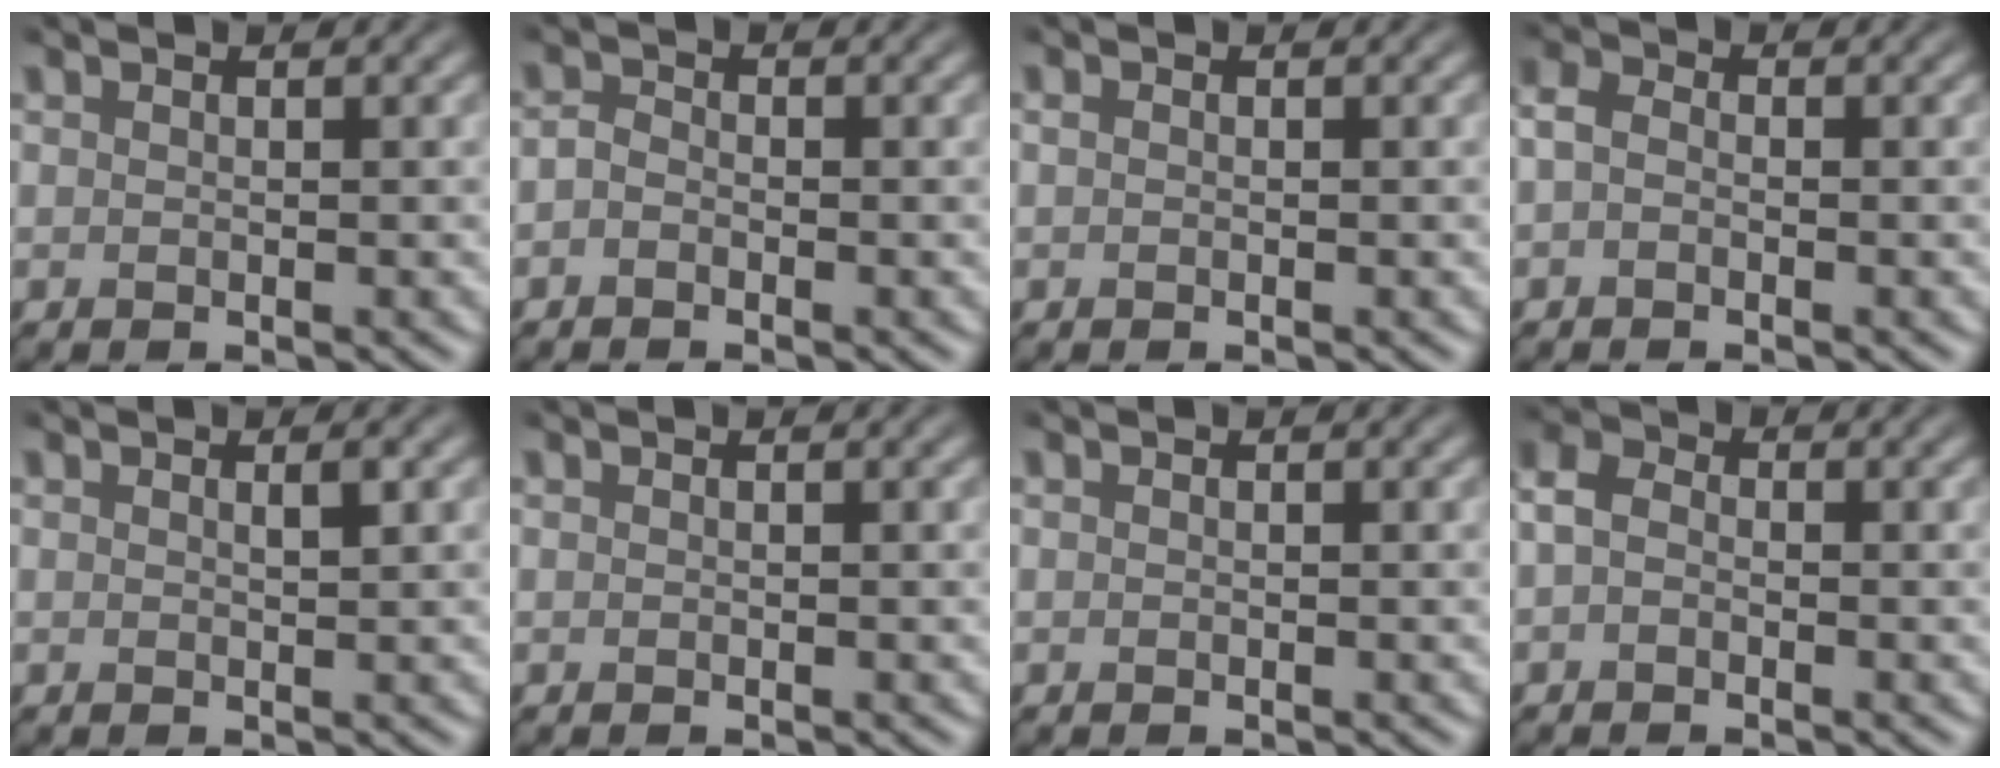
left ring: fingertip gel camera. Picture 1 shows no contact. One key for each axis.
{"total": 1.0, "fx": -0.6, "fy": 0.6, "fz": 0.5, "tx": -0.009, "ty": 0.001, "tz": -0.016}
{"total": 0.0}
{"total": 1.3, "fx": -0.5, "fy": 0.9, "fz": 0.9, "tx": -0.016, "ty": 0.004, "tz": -0.015}
{"total": 0.7, "fx": 0.4, "fy": 0.1, "fz": 0.6, "tx": -0.009, "ty": -0.002, "tz": 0.007}
{"total": 0.0}
{"total": 0.0}
{"total": 1.8, "fx": -0.5, "fy": 1.4, "fz": 1.1, "tx": -0.021, "ty": 0.005, "tz": -0.019}